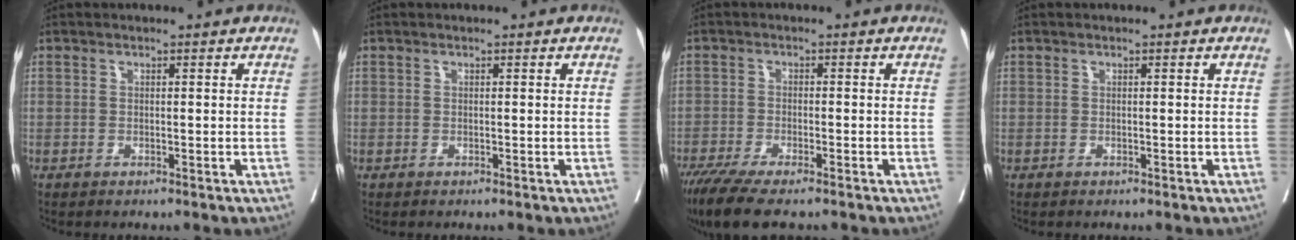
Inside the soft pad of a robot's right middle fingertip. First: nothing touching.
{"total": 0.0}
{"total": 8.9, "force": [-7.1, 1.4, 5.3], "torque": [-0.086, -0.020, -0.118]}
{"total": 0.0}